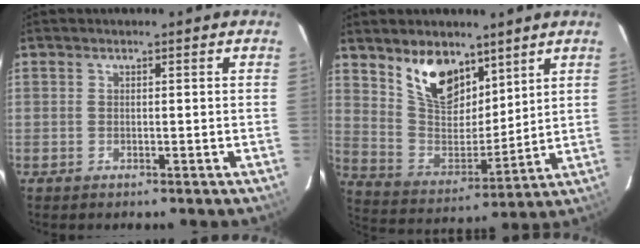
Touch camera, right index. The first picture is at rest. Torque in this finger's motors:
{"motor_torque": [0.49, 0.45, 0.24, 0.09]}